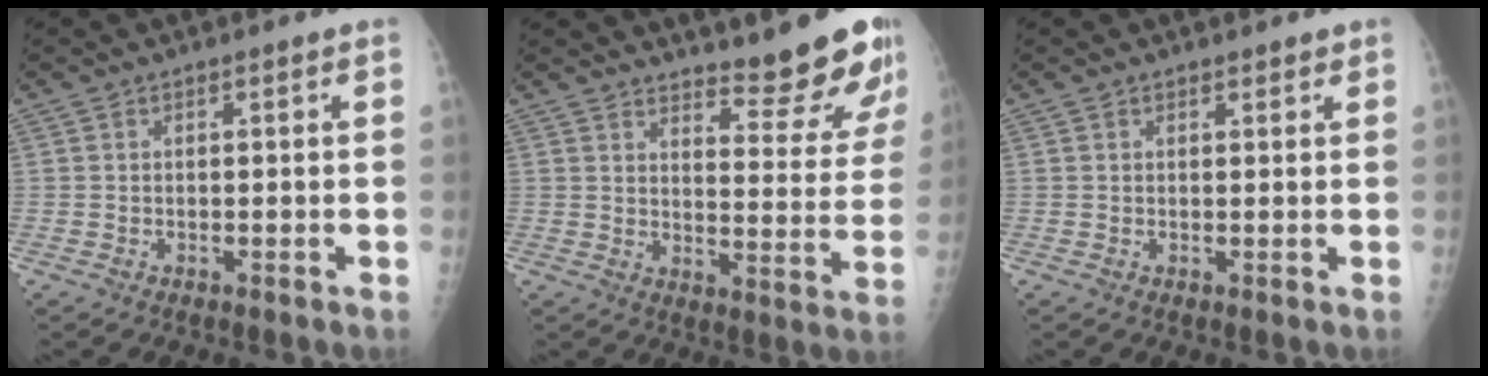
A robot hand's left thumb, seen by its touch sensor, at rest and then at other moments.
{"total": 14.4, "force": [12.9, 2.3, 6.1], "torque": [-0.050, -0.127, 0.161]}
{"total": 0.9, "force": [0.8, 0.4, 0.2], "torque": [0.004, -0.006, 0.009]}